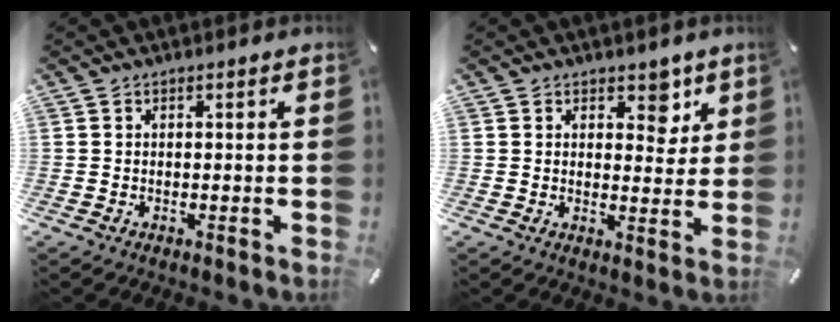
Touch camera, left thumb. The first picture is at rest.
{"total": 5.5, "force": [3.1, 3.5, 2.8], "torque": [-0.011, -0.019, 0.043]}